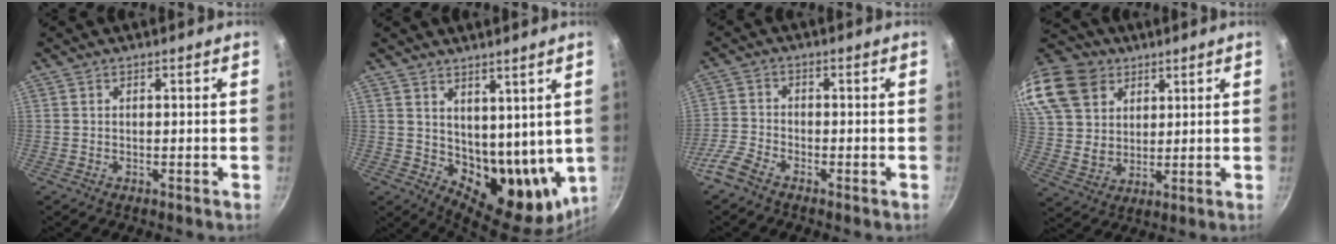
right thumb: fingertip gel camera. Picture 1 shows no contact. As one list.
[{"total": 13.9, "force": [5.1, 8.5, 9.7], "torque": [-0.097, -0.046, 0.102]}, {"total": 4.5, "force": [-3.4, 2.1, 2.1], "torque": [-0.052, 0.023, -0.080]}, {"total": 21.7, "force": [11.5, 16.0, 9.3], "torque": [-0.210, 0.006, 0.225]}]